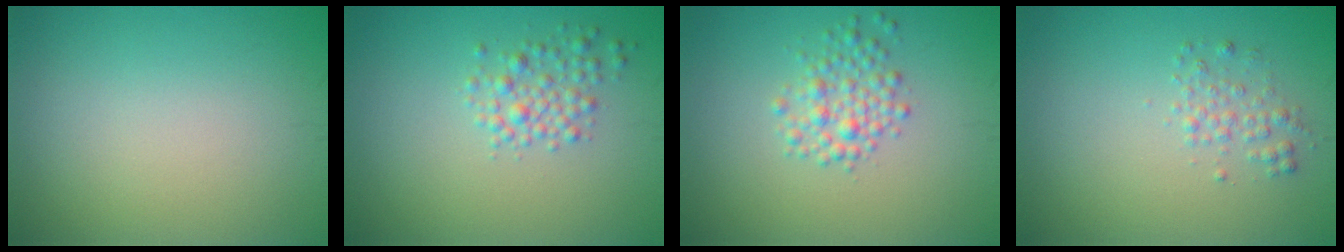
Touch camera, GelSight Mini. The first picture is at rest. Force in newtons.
{"total": 2.3, "press": 2.3, "slide": 0.1}
{"total": 2.6, "press": 2.6, "slide": 0.0}
{"total": 1.5, "press": 1.5, "slide": 0.1}